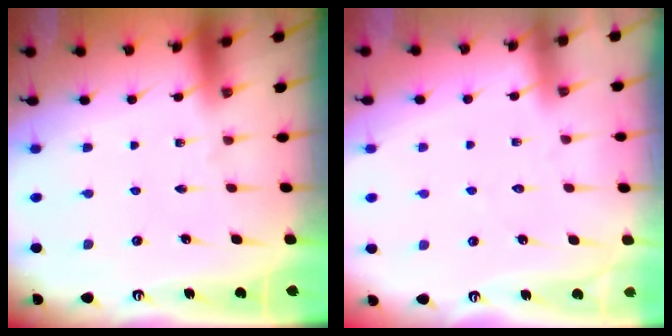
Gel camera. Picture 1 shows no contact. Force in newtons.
{"total": 2.8, "press": 2.8, "slide": 0.3}